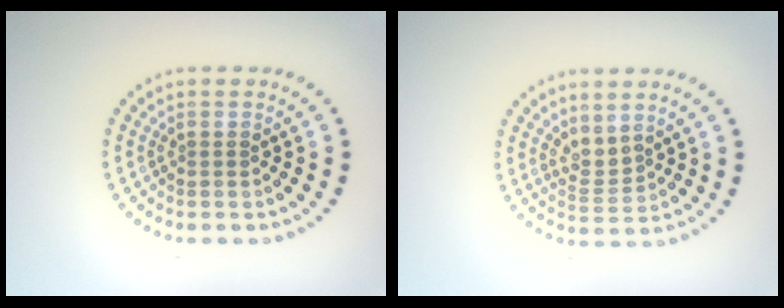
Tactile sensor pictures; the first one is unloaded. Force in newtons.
{"total": 2.0, "press": 1.4, "slide": 1.4}